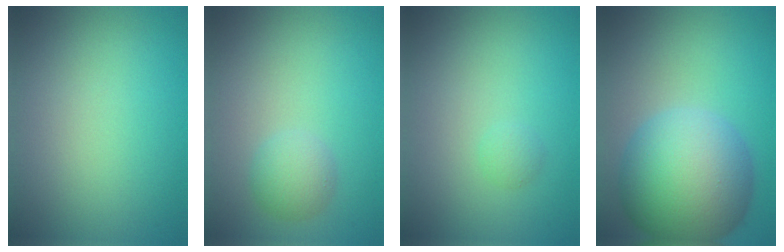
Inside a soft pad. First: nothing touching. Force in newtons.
{"total": 2.2, "press": 2.2, "slide": 0.2}
{"total": 0.8, "press": 0.8, "slide": 0.1}
{"total": 11.9, "press": 11.9, "slide": 0.6}